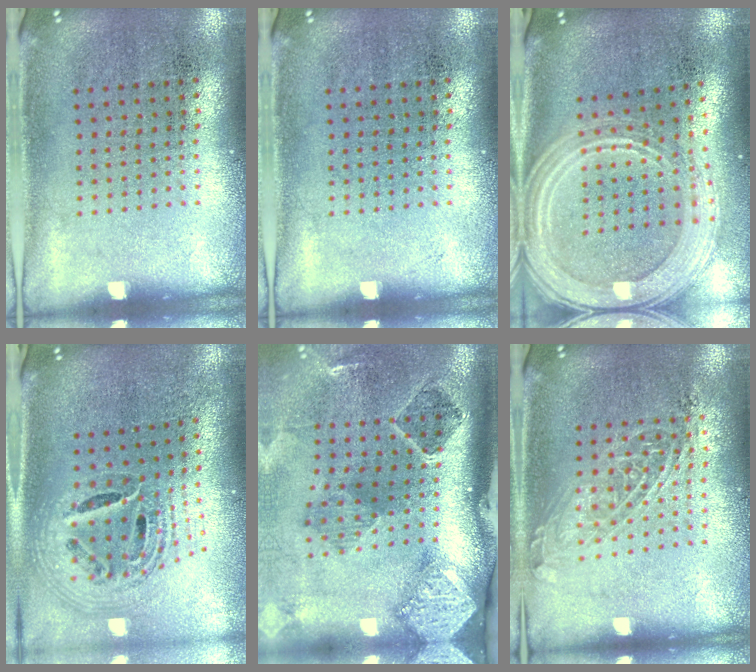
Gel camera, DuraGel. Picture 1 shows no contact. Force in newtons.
{"total": 0.0}
{"total": 3.0, "press": 2.5, "slide": 1.6}
{"total": 1.9, "press": 1.6, "slide": 1.1}
{"total": 3.0, "press": 1.9, "slide": 2.3}
{"total": 1.5, "press": 1.3, "slide": 0.6}